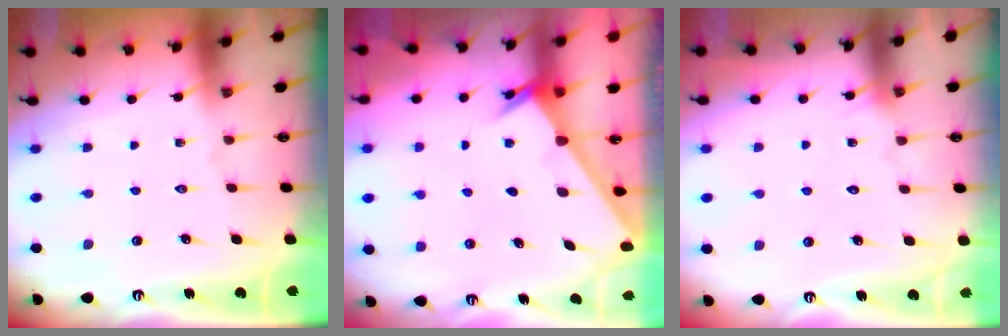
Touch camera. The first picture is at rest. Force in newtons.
{"total": 2.4, "press": 2.4, "slide": 0.2}
{"total": 5.4, "press": 5.4, "slide": 0.3}